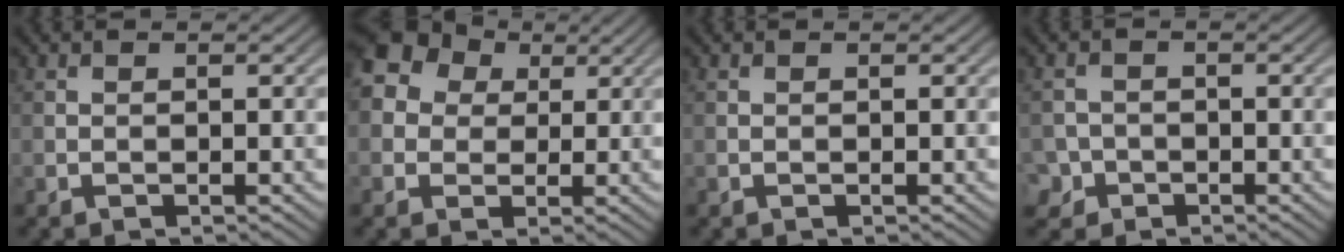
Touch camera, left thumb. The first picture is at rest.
{"total": 8.8, "force": [3.0, 7.2, 4.1], "torque": [-0.114, 0.036, 0.027]}
{"total": 0.0}
{"total": 2.9, "force": [-1.5, 2.4, 0.6], "torque": [-0.012, -0.001, -0.033]}